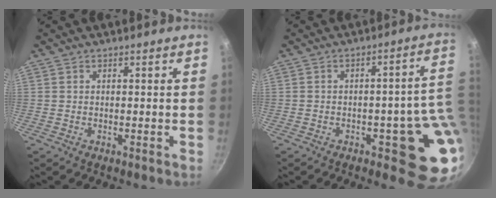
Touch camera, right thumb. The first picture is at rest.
{"total": 12.7, "force": [-1.6, 5.1, 11.5], "torque": [-0.074, 0.015, -0.017]}